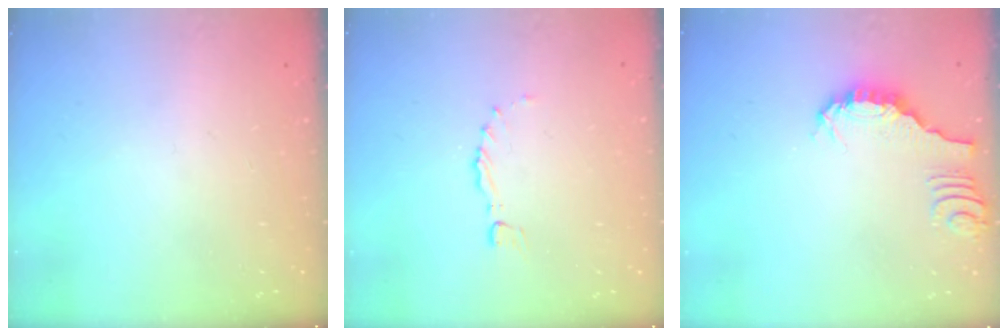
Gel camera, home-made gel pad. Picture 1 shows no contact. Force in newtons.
{"total": 0.0}
{"total": 1.3, "press": 1.3, "slide": 0.3}